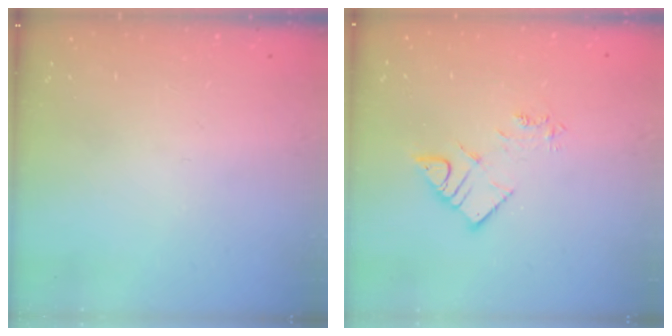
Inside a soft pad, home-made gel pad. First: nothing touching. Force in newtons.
{"total": 7.1, "press": 7.1, "slide": 0.6}